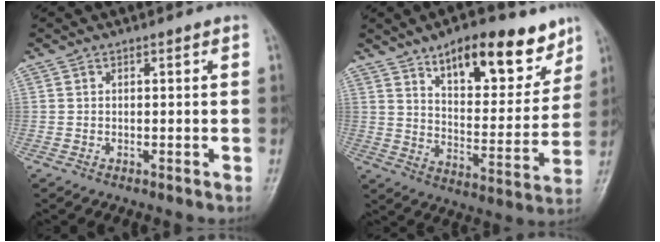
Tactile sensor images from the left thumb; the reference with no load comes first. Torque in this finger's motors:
{"motor_torque": [0.53, 0.44, 1.54, -1.23, 0.28]}